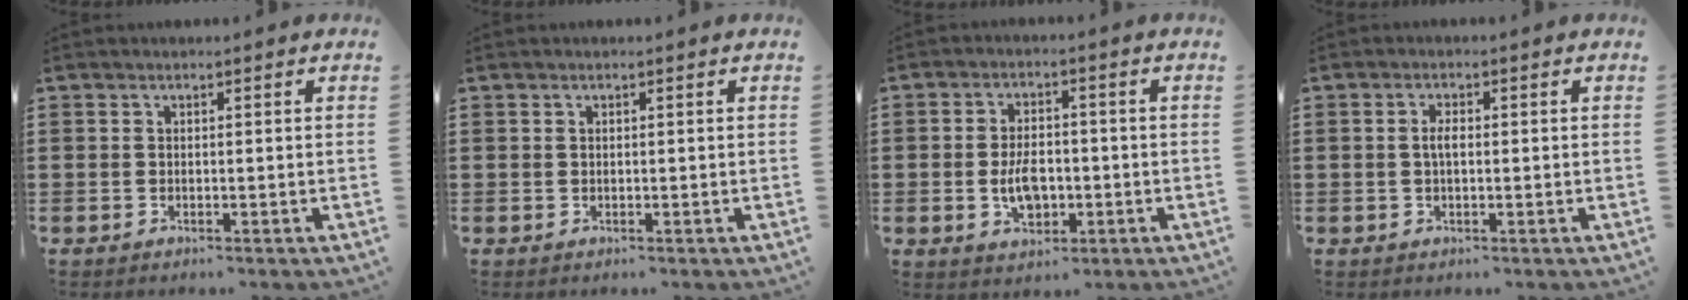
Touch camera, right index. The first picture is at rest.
{"total": 0.0}
{"total": 5.6, "force": [-1.1, 3.4, 4.2], "torque": [-0.070, -0.003, -0.023]}
{"total": 2.1, "force": [0.0, 0.8, 1.9], "torque": [-0.038, 0.003, -0.002]}